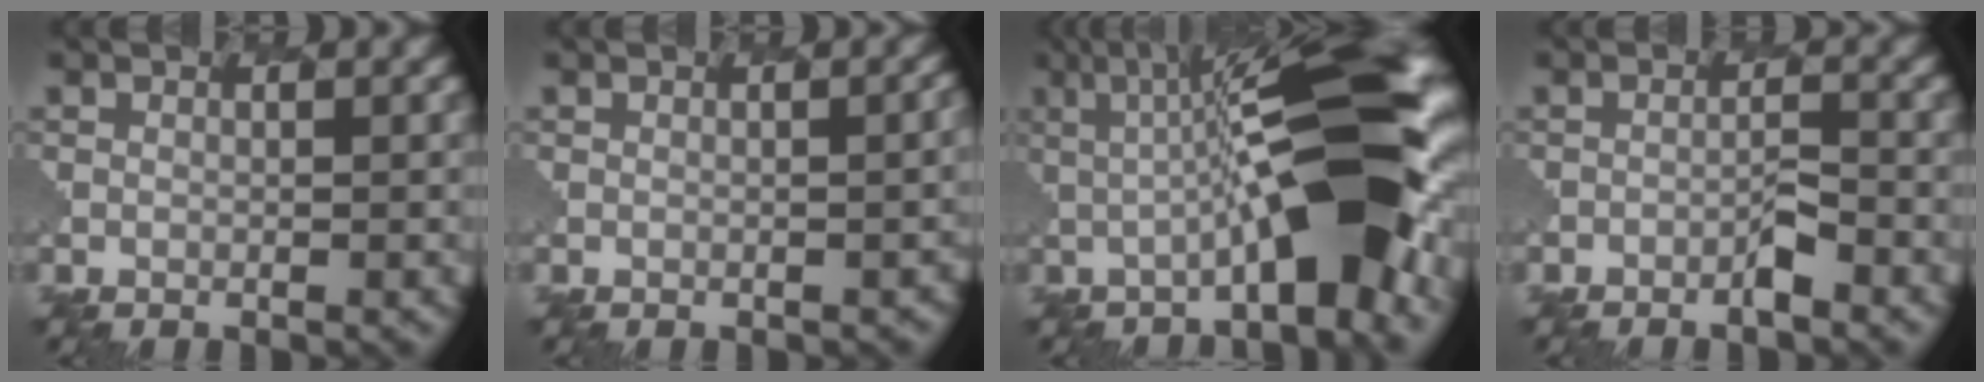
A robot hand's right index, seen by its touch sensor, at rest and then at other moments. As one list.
[{"total": 3.1, "force": [-0.5, 1.6, 2.6], "torque": [-0.011, 0.001, -0.004]}, {"total": 9.3, "force": [-0.3, 1.7, 9.2], "torque": [-0.139, 0.023, -0.027]}, {"total": 2.4, "force": [-1.6, -0.7, -1.7], "torque": [-0.010, 0.003, -0.041]}]